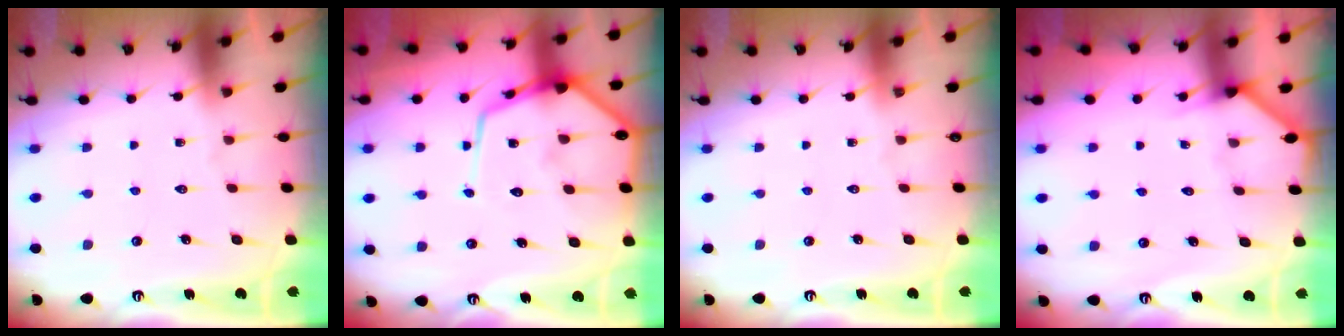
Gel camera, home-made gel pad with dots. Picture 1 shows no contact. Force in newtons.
{"total": 14.1, "press": 14.1, "slide": 1.3}
{"total": 0.0}
{"total": 2.3, "press": 2.3, "slide": 0.1}